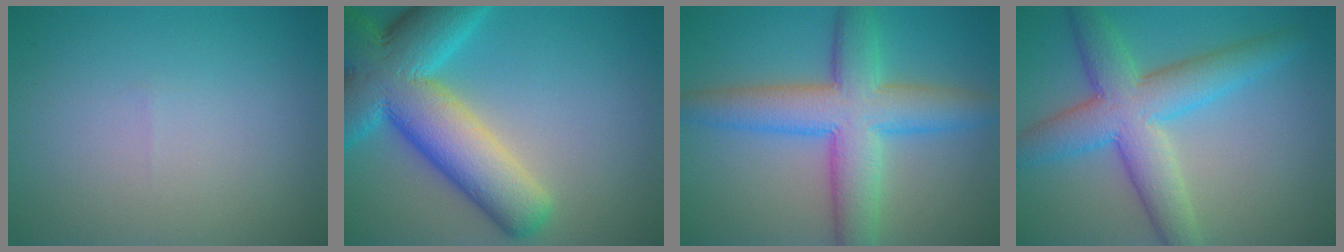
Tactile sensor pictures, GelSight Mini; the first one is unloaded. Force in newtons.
{"total": 12.5, "press": 12.5, "slide": 0.5}
{"total": 8.3, "press": 8.3, "slide": 0.1}
{"total": 7.5, "press": 7.5, "slide": 0.3}